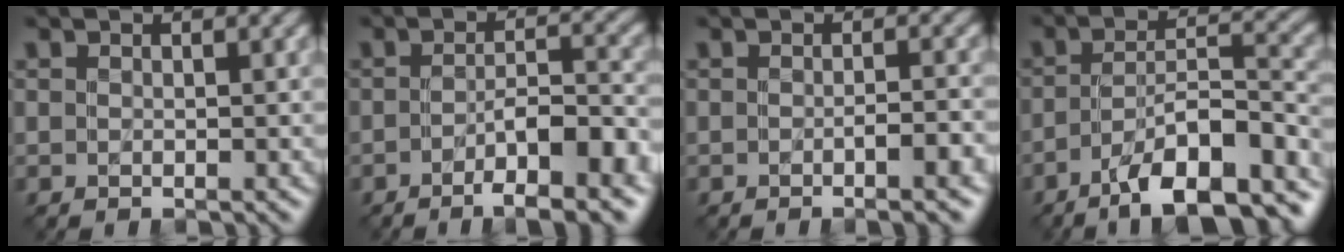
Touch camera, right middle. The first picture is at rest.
{"total": 7.1, "force": [-3.4, 1.7, 6.0], "torque": [-0.084, 0.008, -0.052]}
{"total": 3.2, "force": [-1.1, 0.8, 2.9], "torque": [-0.031, 0.005, -0.013]}
{"total": 12.0, "force": [-8.0, 3.7, 8.2], "torque": [-0.130, 0.012, -0.125]}